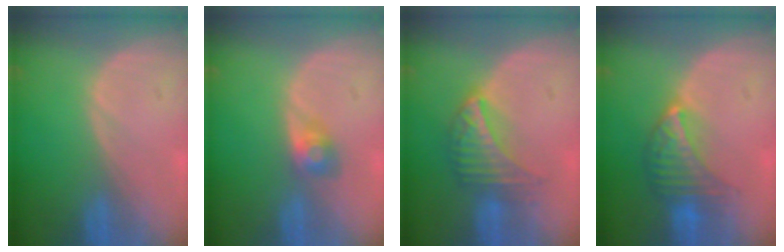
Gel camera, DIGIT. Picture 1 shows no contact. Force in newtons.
{"total": 2.9, "press": 2.7, "slide": 1.1}
{"total": 6.7, "press": 6.1, "slide": 2.7}
{"total": 7.1, "press": 6.5, "slide": 3.0}